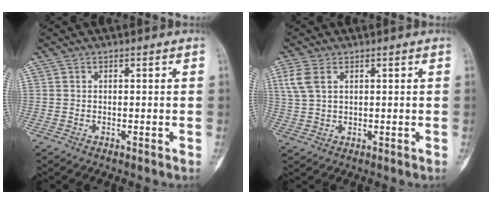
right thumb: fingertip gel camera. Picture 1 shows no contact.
{"total": 4.8, "force": [1.8, 2.8, 3.4], "torque": [-0.085, 0.005, 0.043]}